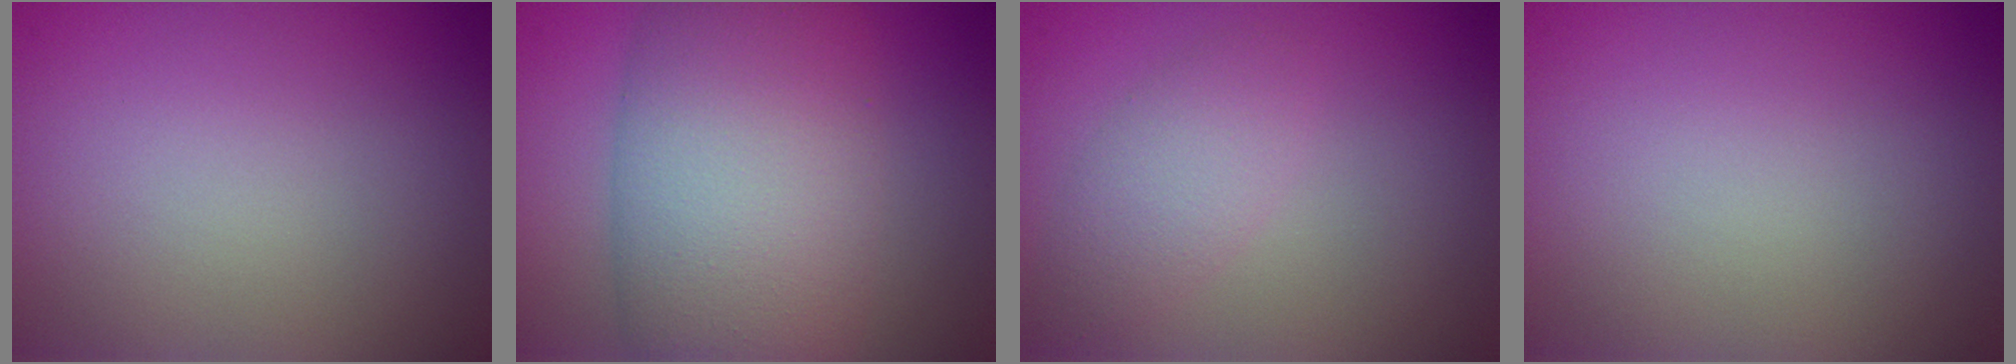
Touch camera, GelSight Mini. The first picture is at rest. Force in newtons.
{"total": 11.5, "press": 11.5, "slide": 0.5}
{"total": 2.5, "press": 2.5, "slide": 0.1}
{"total": 0.0}